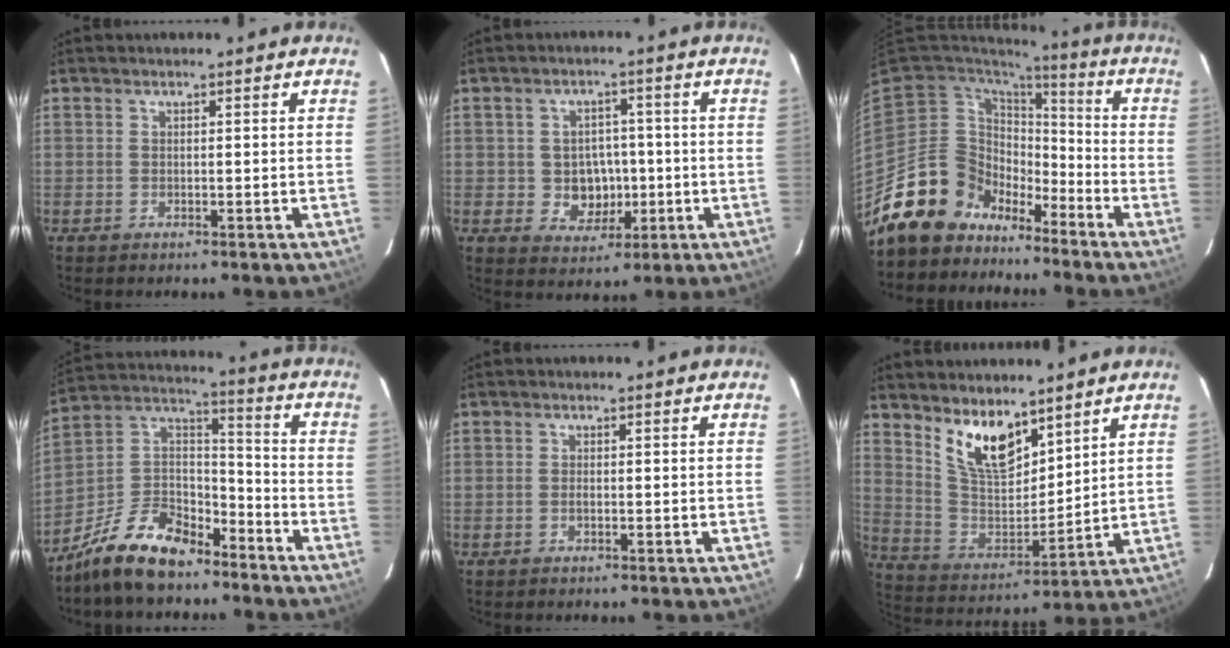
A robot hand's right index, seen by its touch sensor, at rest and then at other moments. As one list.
[{"total": 6.5, "force": [-0.9, 5.9, 2.7], "torque": [-0.058, 0.013, 0.003]}, {"total": 13.6, "force": [-10.4, 8.7, 1.2], "torque": [-0.043, 0.037, -0.181]}, {"total": 15.7, "force": [-11.4, 7.6, 7.7], "torque": [-0.177, 0.037, -0.201]}, {"total": 0.6, "force": [-0.2, 0.2, 0.5], "torque": [-0.011, 0.000, -0.005]}, {"total": 12.2, "force": [8.3, 5.1, 7.3], "torque": [-0.138, -0.005, 0.170]}]